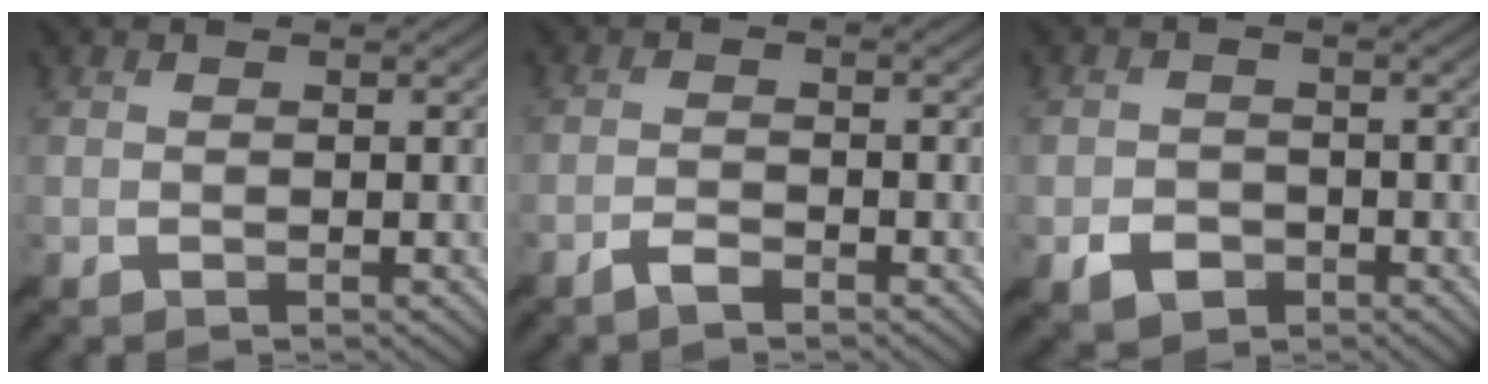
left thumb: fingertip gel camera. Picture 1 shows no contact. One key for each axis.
{"total": 1.9, "fx": -1.5, "fy": 0.4, "fz": 1.0, "tx": -0.019, "ty": 0.004, "tz": -0.032}
{"total": 3.2, "fx": -1.7, "fy": 2.3, "fz": 1.3, "tx": -0.022, "ty": -0.006, "tz": -0.033}